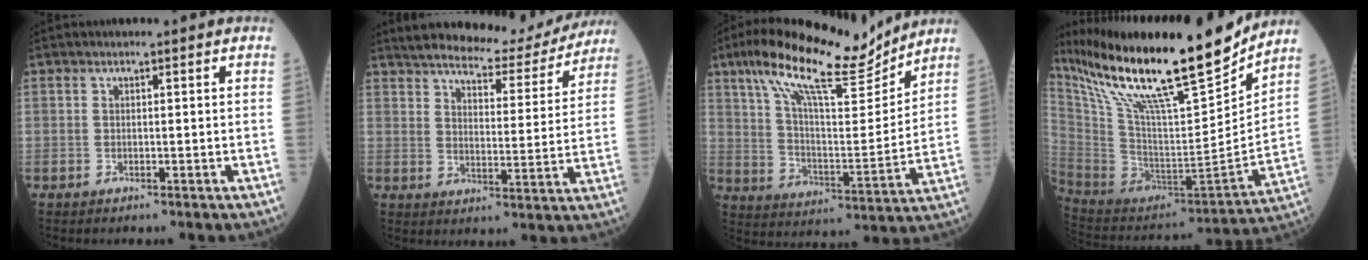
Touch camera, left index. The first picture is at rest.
{"total": 17.4, "force": [16.0, 3.8, 5.5], "torque": [-0.074, -0.013, 0.208]}
{"total": 16.6, "force": [13.1, 3.0, 9.6], "torque": [-0.173, 0.003, 0.223]}
{"total": 27.3, "force": [21.5, 2.9, 16.6], "torque": [-0.305, -0.026, 0.363]}